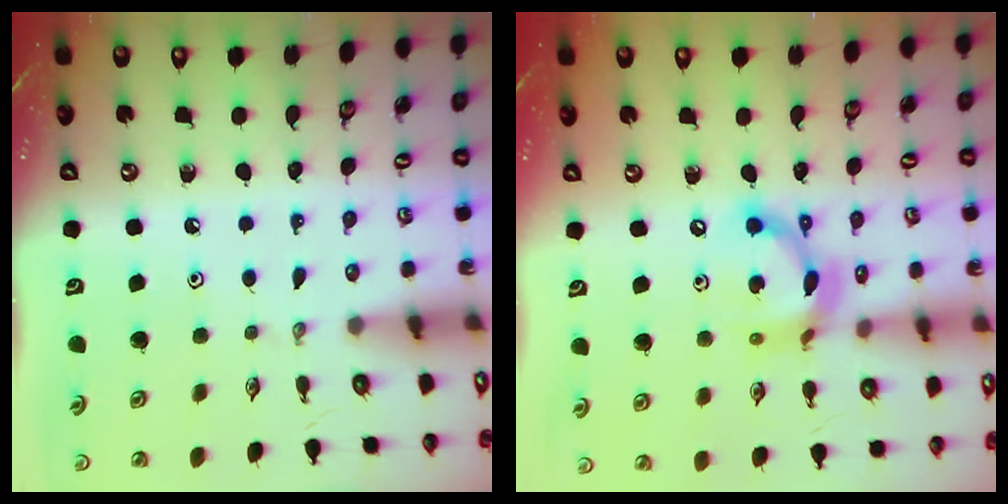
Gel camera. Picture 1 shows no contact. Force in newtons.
{"total": 13.2, "press": 13.2, "slide": 0.4}